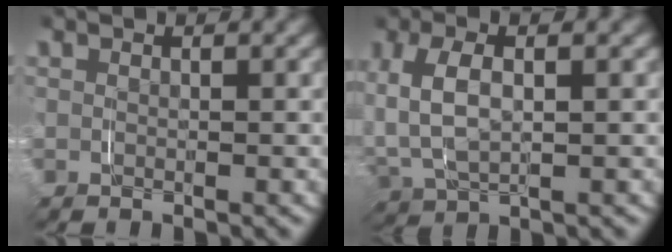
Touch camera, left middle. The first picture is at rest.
{"total": 0.9, "force": [0.6, 0.2, 0.6], "torque": [-0.024, -0.004, 0.014]}